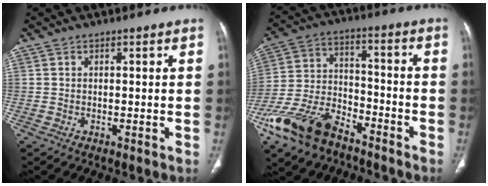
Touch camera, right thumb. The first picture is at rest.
{"total": 15.7, "force": [-10.7, 8.1, 8.1], "torque": [-0.156, 0.054, -0.201]}